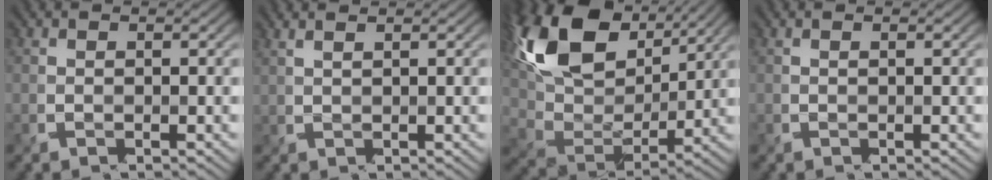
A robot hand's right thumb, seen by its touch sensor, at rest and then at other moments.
{"total": 1.8, "force": [1.5, -0.6, 0.8], "torque": [-0.030, 0.001, 0.043]}
{"total": 15.4, "force": [8.2, 7.8, 10.5], "torque": [-0.253, 0.022, 0.164]}
{"total": 0.6, "force": [-0.2, -0.5, -0.1], "torque": [0.001, -0.006, 0.004]}